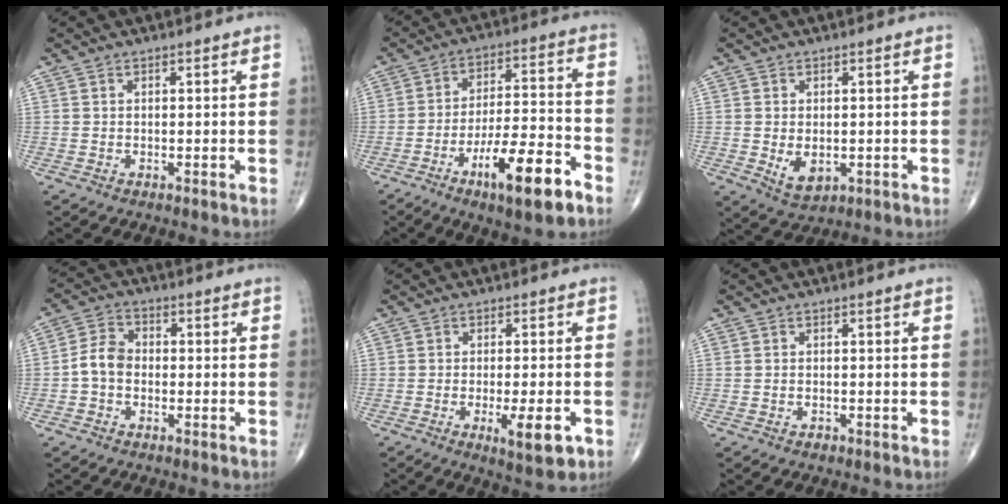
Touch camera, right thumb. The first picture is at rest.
{"total": 14.6, "force": [-7.9, 3.6, 11.7], "torque": [-0.193, 0.049, -0.124]}
{"total": 4.9, "force": [-0.7, 3.1, 3.7], "torque": [-0.049, -0.009, 0.001]}
{"total": 5.4, "force": [-1.2, 4.1, 3.4], "torque": [-0.056, 0.019, -0.034]}
{"total": 7.1, "force": [-2.7, 1.9, 6.3], "torque": [-0.096, -0.006, -0.035]}
{"total": 0.9, "force": [-0.5, 0.6, 0.4], "torque": [-0.003, 0.007, -0.005]}